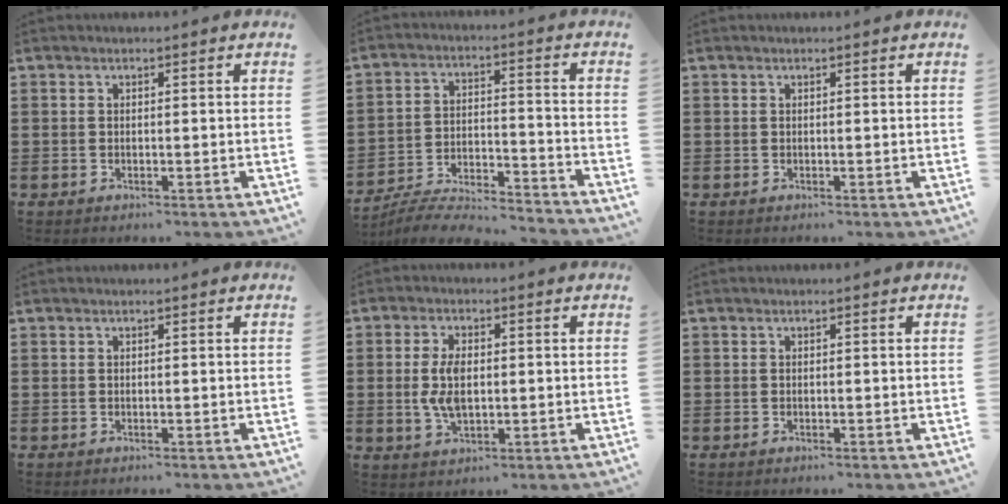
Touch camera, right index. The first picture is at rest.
{"total": 6.2, "force": [-6.1, 0.2, 1.2], "torque": [-0.031, -0.001, -0.124]}
{"total": 0.0}
{"total": 0.0}
{"total": 5.6, "force": [0.1, 2.9, 4.8], "torque": [-0.109, 0.002, -0.002]}
{"total": 0.0}